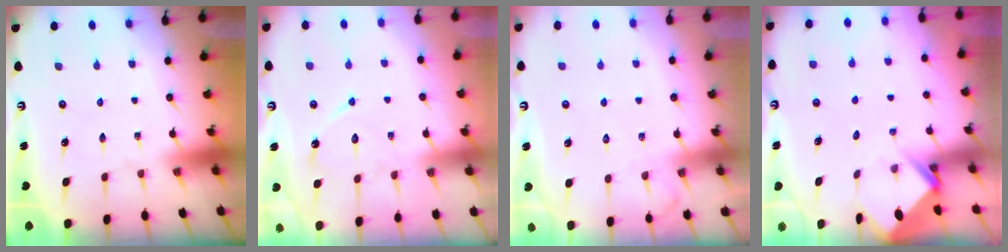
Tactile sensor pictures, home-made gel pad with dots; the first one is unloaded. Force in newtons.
{"total": 10.5, "press": 10.5, "slide": 0.3}
{"total": 6.1, "press": 6.0, "slide": 0.8}
{"total": 3.8, "press": 3.8, "slide": 0.2}